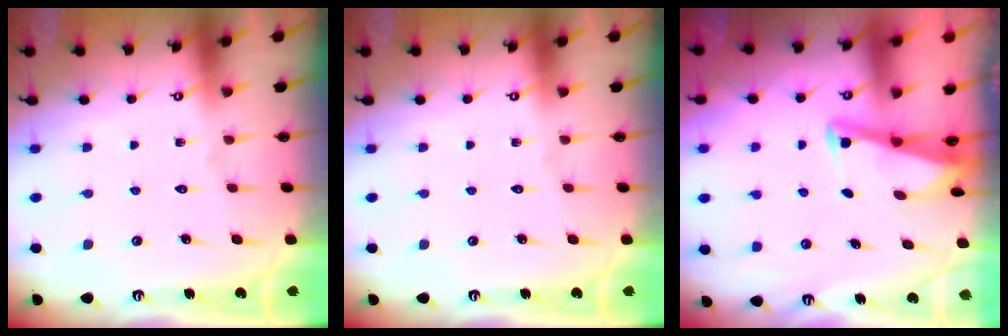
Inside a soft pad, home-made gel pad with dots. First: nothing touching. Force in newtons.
{"total": 0.0}
{"total": 2.8, "press": 2.8, "slide": 0.3}